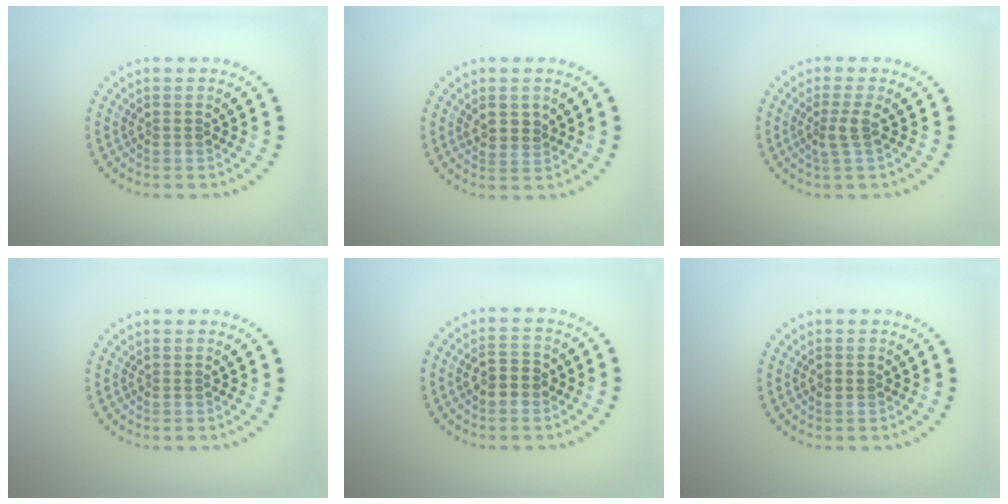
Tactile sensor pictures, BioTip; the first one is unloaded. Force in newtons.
{"total": 2.1, "press": 2.0, "slide": 0.8}
{"total": 1.8, "press": 1.4, "slide": 1.2}
{"total": 0.0}
{"total": 2.6, "press": 2.6, "slide": 0.2}
{"total": 1.0, "press": 1.0, "slide": 0.0}